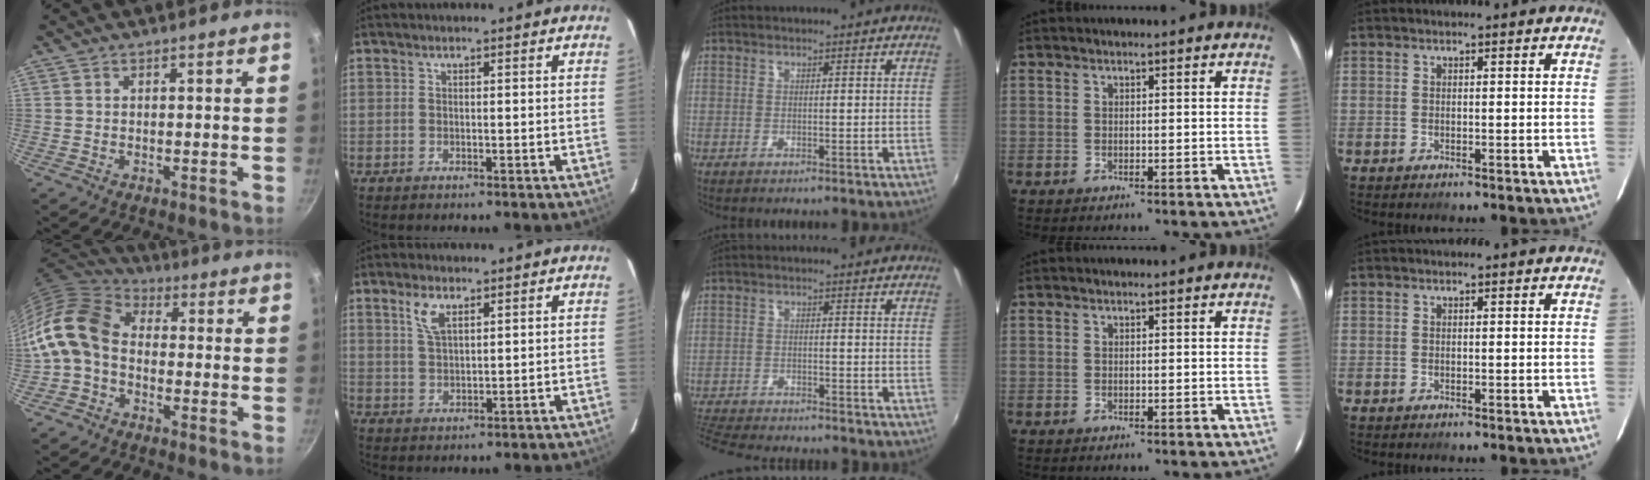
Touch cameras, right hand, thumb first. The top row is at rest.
{"thumb": {"total": 13.2, "force": [-2.0, 9.8, 8.6], "torque": [-0.160, 0.039, -0.064]}, "index": {"total": 4.5, "force": [2.5, 1.9, 3.2], "torque": [-0.063, 0.005, 0.051]}, "middle": {"total": 11.1, "force": [-10.2, 1.9, 4.0], "torque": [-0.109, -0.016, -0.170]}}